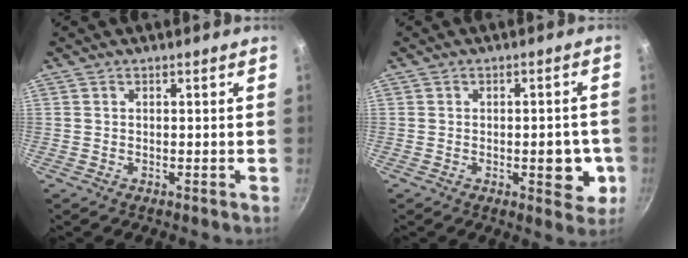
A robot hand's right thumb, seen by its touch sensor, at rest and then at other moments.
{"total": 7.4, "force": [-1.7, 3.6, 6.3], "torque": [-0.047, 0.007, -0.020]}